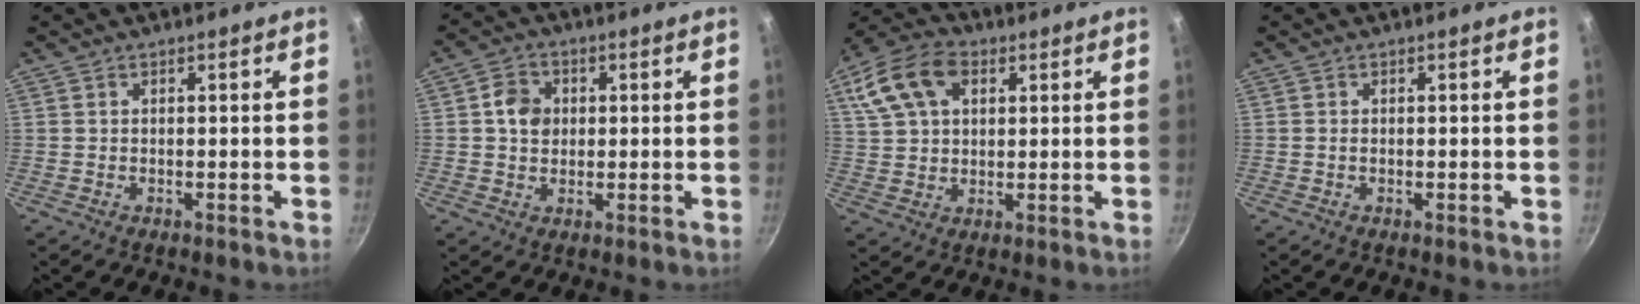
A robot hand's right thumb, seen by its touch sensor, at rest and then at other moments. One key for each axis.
{"total": 5.3, "fx": 0.8, "fy": 4.5, "fz": 2.8, "tx": -0.028, "ty": 0.008, "tz": 0.006}
{"total": 12.9, "fx": 4.7, "fy": 8.6, "fz": 8.4, "tx": -0.152, "ty": 0.013, "tz": 0.078}
{"total": 0.5, "fx": -0.1, "fy": 0.3, "fz": 0.4, "tx": -0.007, "ty": 0.001, "tz": -0.003}